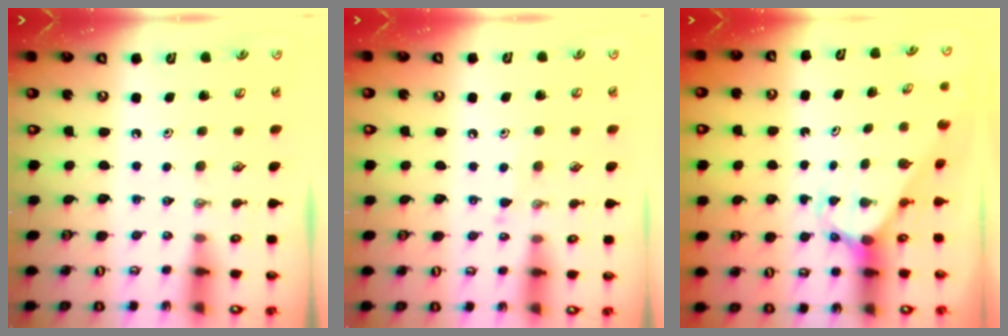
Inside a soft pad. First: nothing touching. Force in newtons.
{"total": 5.8, "press": 5.8, "slide": 0.1}
{"total": 3.0, "press": 3.0, "slide": 0.2}